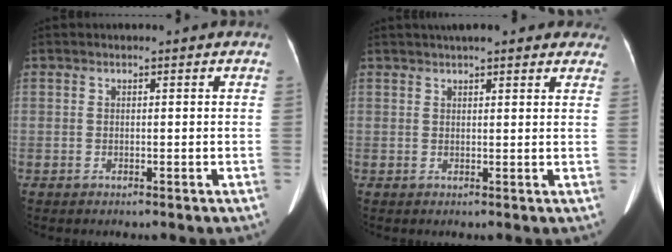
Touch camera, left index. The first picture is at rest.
{"total": 11.5, "force": [9.4, 2.8, 5.9], "torque": [-0.069, 0.034, 0.112]}